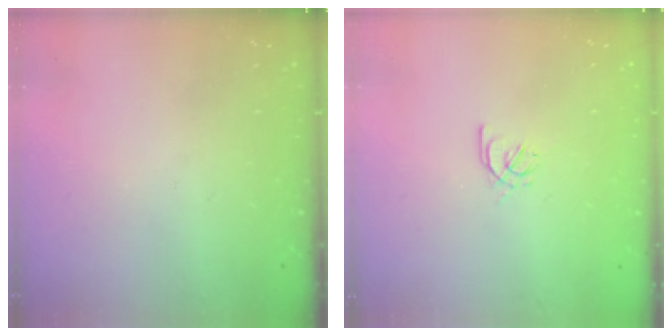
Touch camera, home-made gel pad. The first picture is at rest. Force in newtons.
{"total": 2.4, "press": 2.4, "slide": 0.6}